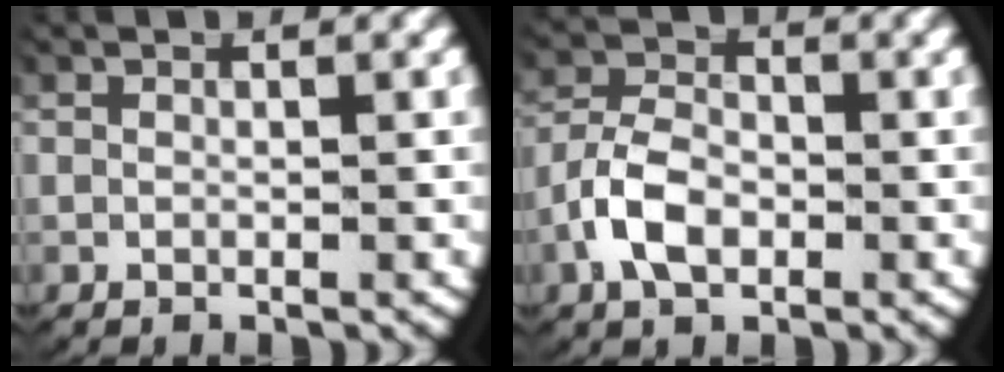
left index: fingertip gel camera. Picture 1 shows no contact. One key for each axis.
{"total": 4.5, "fx": -1.5, "fy": 3.1, "fz": 2.8, "tx": -0.063, "ty": -0.009, "tz": -0.023}